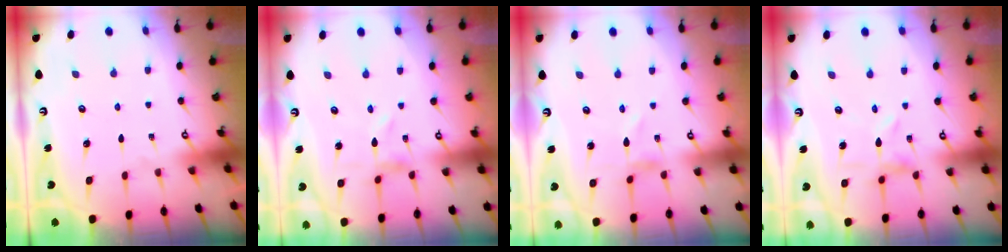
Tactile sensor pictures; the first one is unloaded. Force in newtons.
{"total": 0.0}
{"total": 0.9, "press": 0.8, "slide": 0.1}
{"total": 1.4, "press": 1.4, "slide": 0.3}